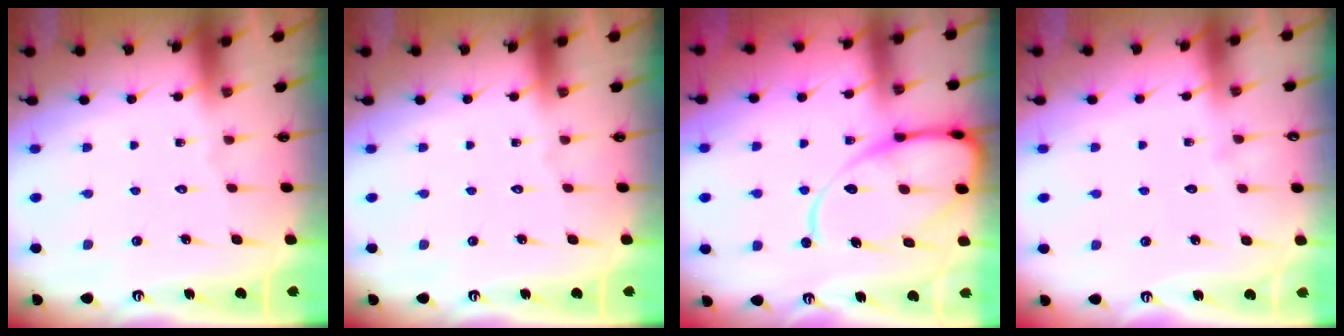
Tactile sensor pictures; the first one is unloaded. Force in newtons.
{"total": 0.0}
{"total": 13.8, "press": 13.7, "slide": 1.5}
{"total": 2.6, "press": 2.6, "slide": 0.3}